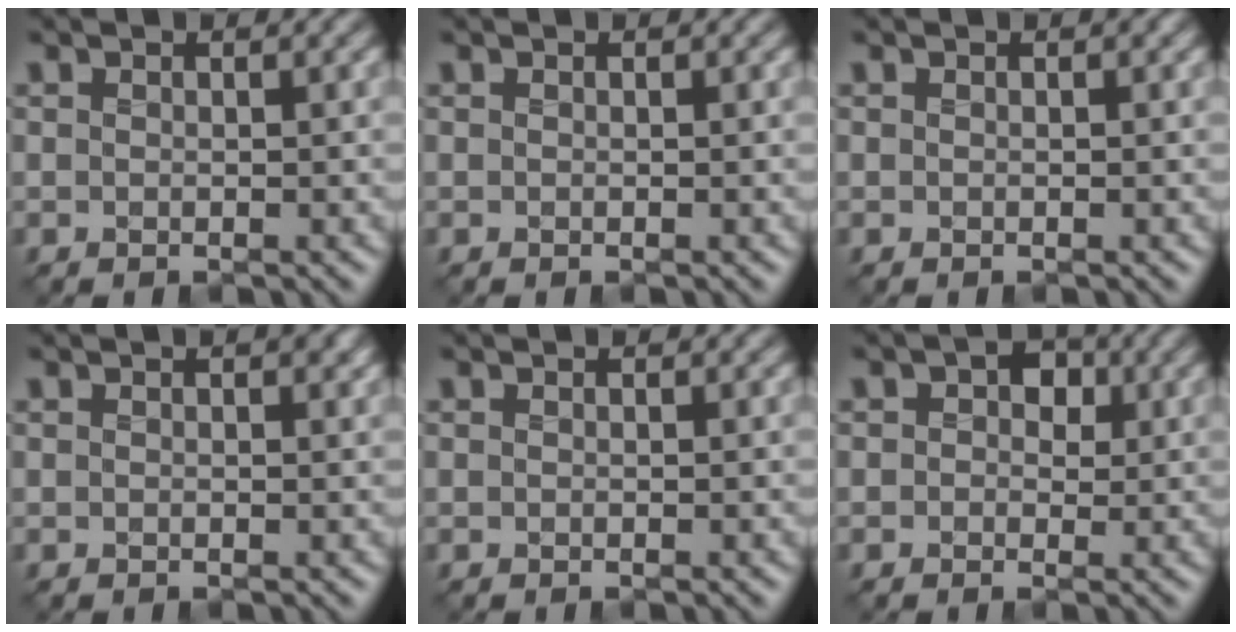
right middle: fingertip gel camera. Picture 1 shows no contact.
{"total": 0.0}
{"total": 0.0}
{"total": 1.0, "force": [0.6, 0.5, 0.6], "torque": [-0.008, 0.001, 0.010]}
{"total": 0.0}
{"total": 3.4, "force": [0.9, 2.4, 2.3], "torque": [-0.029, 0.012, -0.008]}